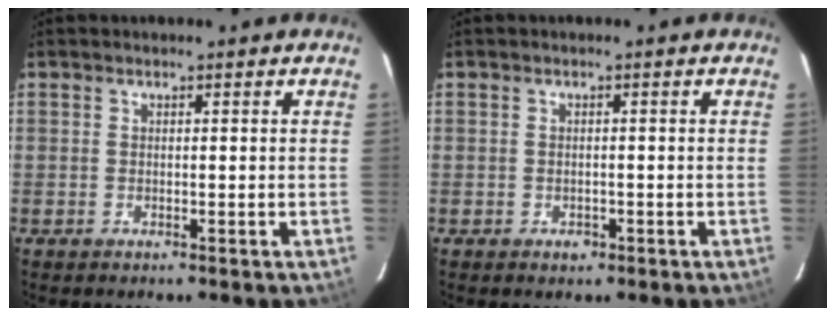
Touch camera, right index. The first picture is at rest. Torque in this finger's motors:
{"motor_torque": [0.11, 0.01, 0.07, 0.01]}